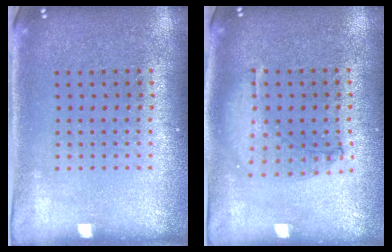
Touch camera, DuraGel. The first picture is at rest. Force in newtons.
{"total": 1.0, "press": 1.0, "slide": 0.3}